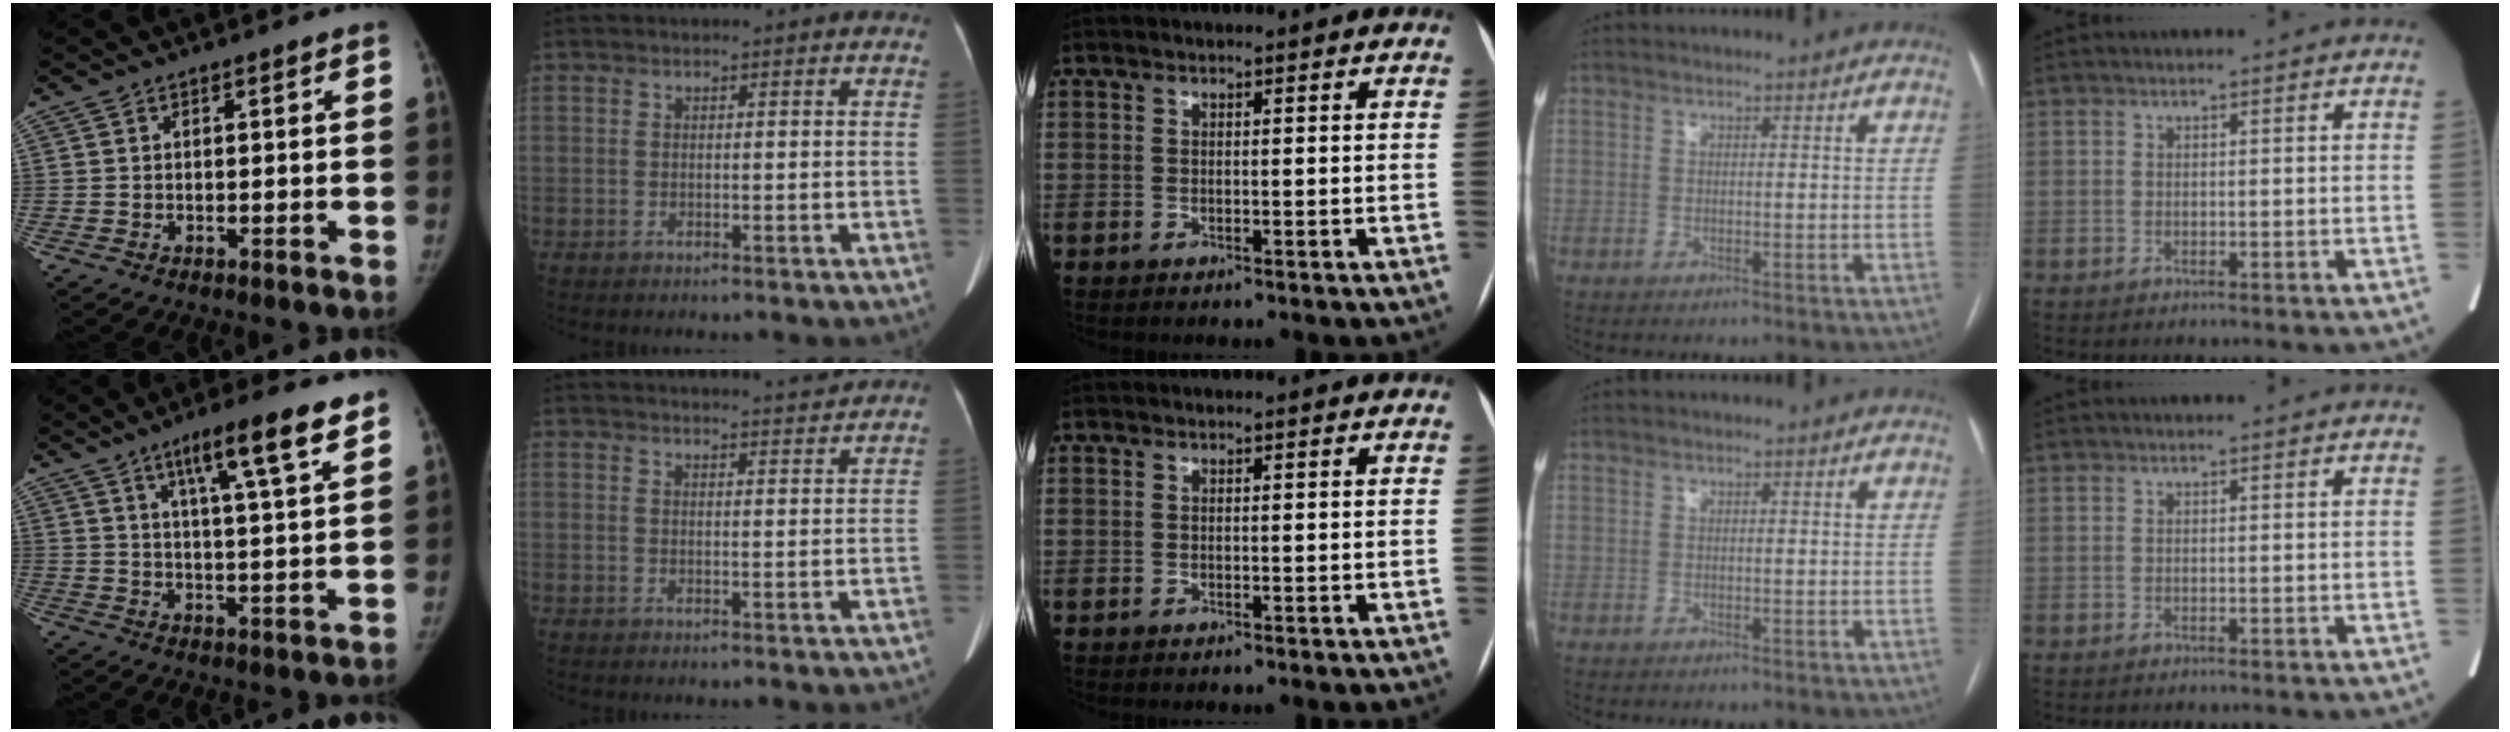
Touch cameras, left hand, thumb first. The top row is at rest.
{"thumb": {"total": 11.9, "force": [7.2, 1.3, 9.3], "torque": [-0.141, -0.029, 0.111]}, "index": {"total": 6.1, "force": [6.0, -0.6, 0.8], "torque": [-0.011, 0.002, 0.072]}}